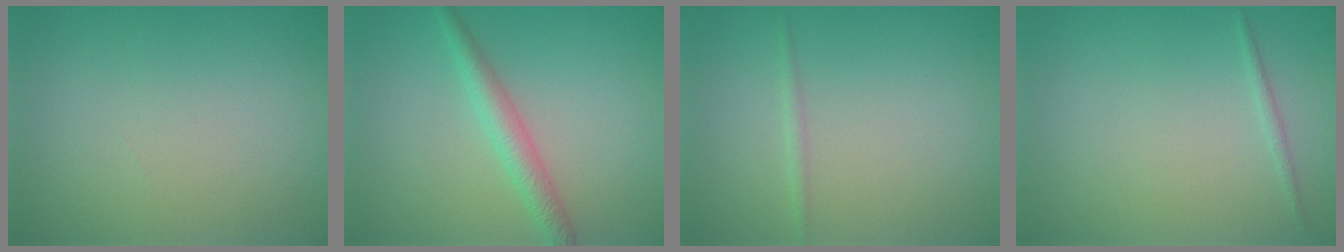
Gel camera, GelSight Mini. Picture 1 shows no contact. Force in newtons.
{"total": 2.7, "press": 2.7, "slide": 0.1}
{"total": 0.8, "press": 0.8, "slide": 0.0}
{"total": 0.6, "press": 0.6, "slide": 0.1}